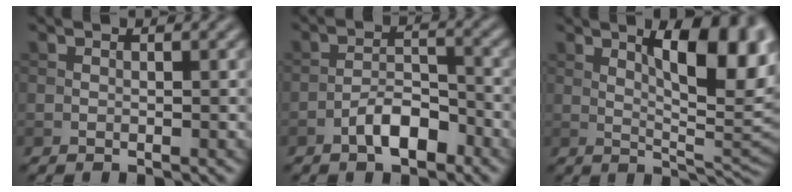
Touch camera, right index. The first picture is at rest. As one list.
[{"total": 3.9, "force": [-2.4, 1.6, 2.6], "torque": [-0.038, 0.013, -0.046]}, {"total": 10.2, "force": [3.3, 3.4, 9.1], "torque": [-0.124, 0.003, 0.053]}]